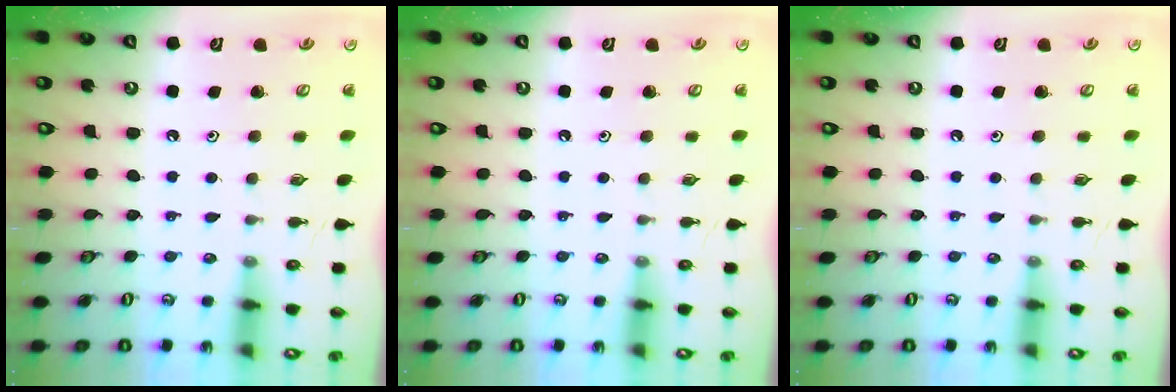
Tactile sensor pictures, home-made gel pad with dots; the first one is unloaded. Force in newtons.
{"total": 0.0}
{"total": 0.0}